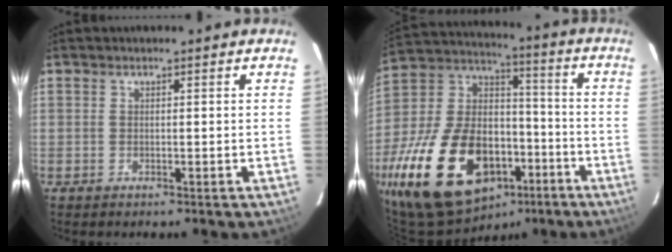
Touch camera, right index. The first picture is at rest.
{"total": 26.8, "force": [-13.3, 16.4, 16.5], "torque": [-0.349, 0.017, -0.193]}